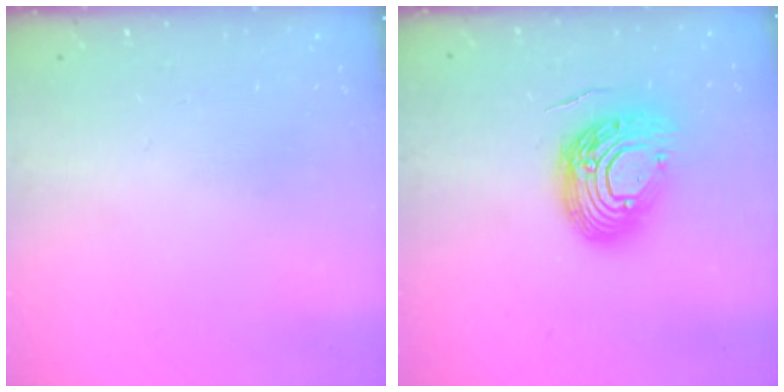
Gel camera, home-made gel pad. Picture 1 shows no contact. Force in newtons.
{"total": 14.4, "press": 14.2, "slide": 2.0}